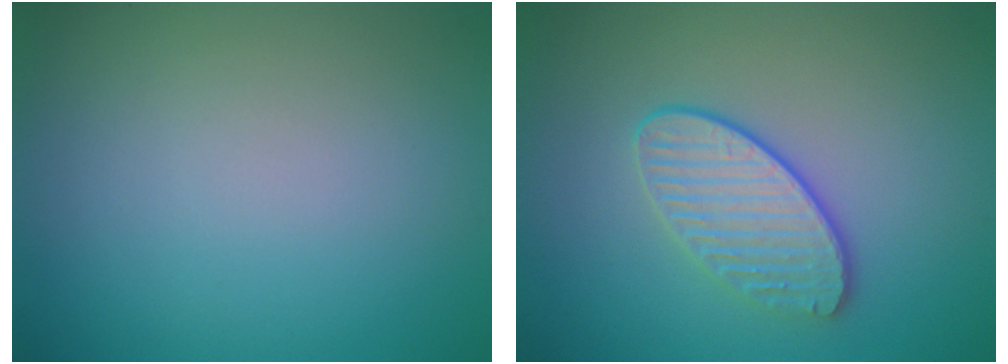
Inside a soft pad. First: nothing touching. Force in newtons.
{"total": 3.4, "press": 3.1, "slide": 1.4}